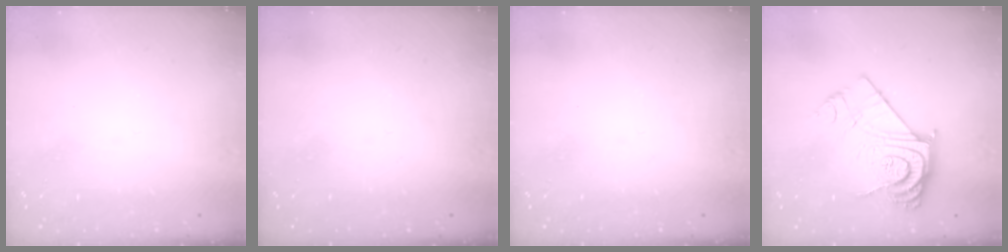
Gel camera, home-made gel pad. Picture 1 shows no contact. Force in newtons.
{"total": 0.0}
{"total": 0.0}
{"total": 14.6, "press": 14.5, "slide": 0.9}